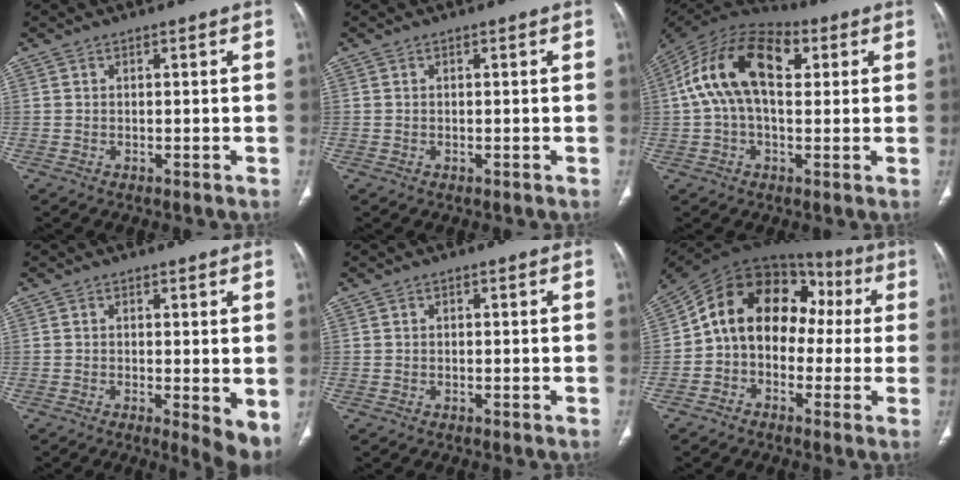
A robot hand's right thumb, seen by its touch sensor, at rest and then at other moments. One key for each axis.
{"total": 0.0}
{"total": 17.1, "fx": 3.7, "fy": 9.5, "fz": 13.7, "tx": -0.248, "ty": 0.039, "tz": 0.056}
{"total": 6.0, "fx": -0.5, "fy": 1.8, "fz": 5.6, "tx": -0.078, "ty": -0.018, "tz": -0.007}
{"total": 0.0}
{"total": 16.3, "fx": 0.4, "fy": 12.0, "fz": 10.9, "tx": -0.131, "ty": 0.060, "tz": -0.009}